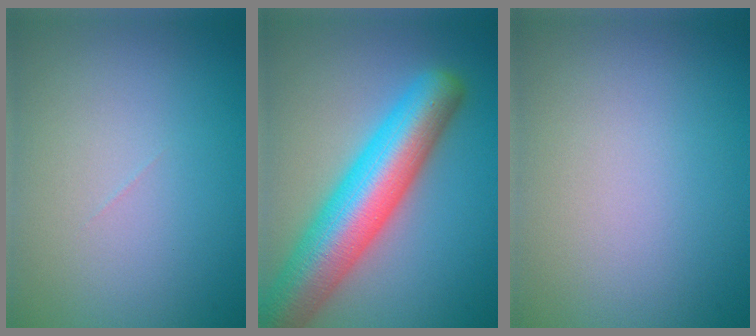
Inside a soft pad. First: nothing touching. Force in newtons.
{"total": 10.3, "press": 10.3, "slide": 0.4}
{"total": 0.0}